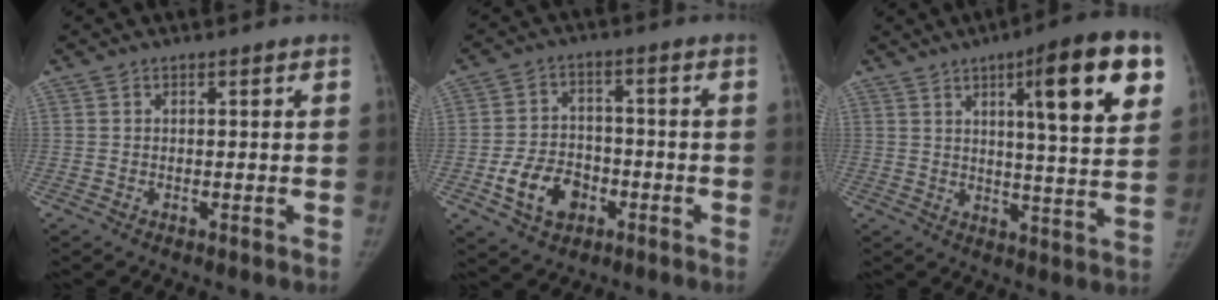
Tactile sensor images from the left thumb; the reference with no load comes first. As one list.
[{"total": 9.7, "force": [-4.0, 7.1, 5.3], "torque": [-0.072, 0.025, -0.065]}, {"total": 17.4, "force": [7.4, 3.1, 15.4], "torque": [-0.194, -0.021, 0.101]}]